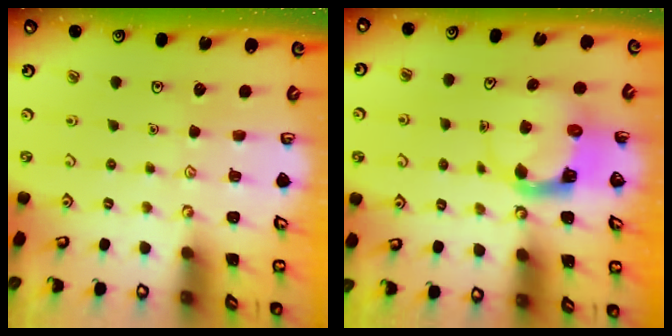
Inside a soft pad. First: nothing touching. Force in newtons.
{"total": 3.7, "press": 3.6, "slide": 0.7}